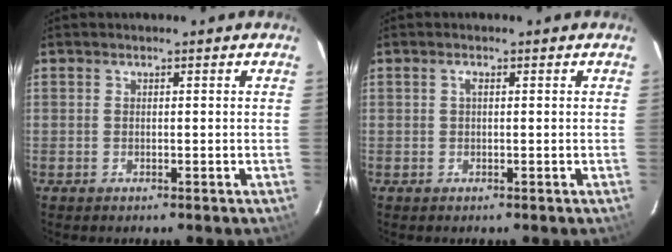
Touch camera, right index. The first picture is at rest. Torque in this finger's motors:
{"motor_torque": [0.12, -0.05, 0.14, 0.03]}